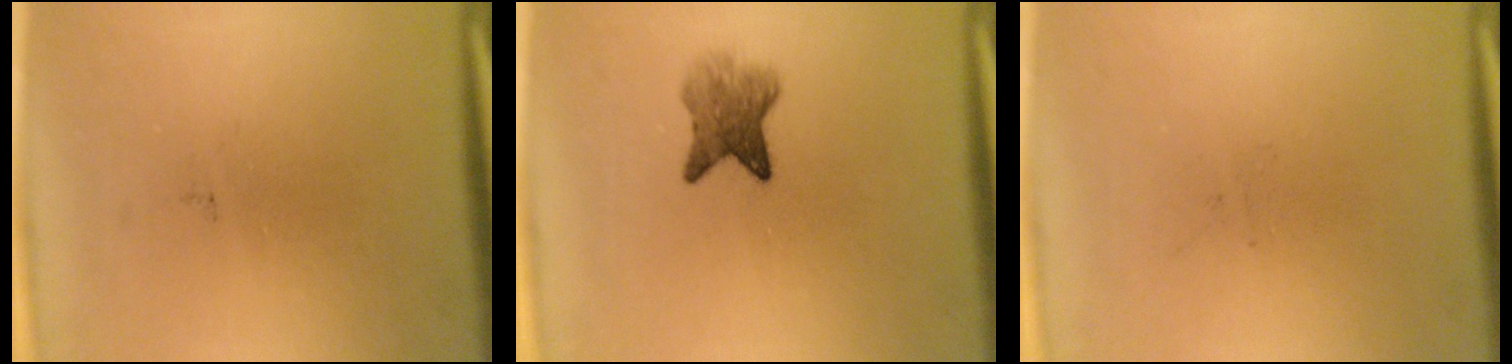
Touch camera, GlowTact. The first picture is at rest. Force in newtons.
{"total": 4.4}
{"total": 0.0}